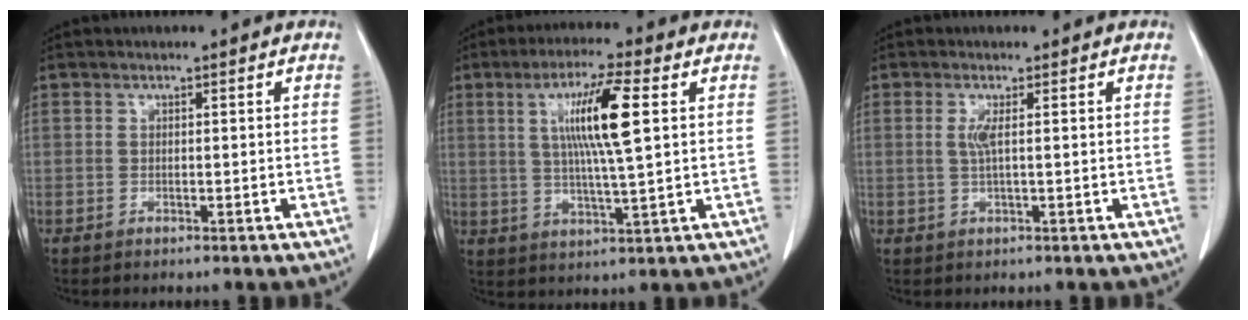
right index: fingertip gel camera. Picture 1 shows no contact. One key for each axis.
{"total": 10.5, "fx": 2.7, "fy": 0.1, "fz": 10.1, "tx": -0.188, "ty": 0.003, "tz": 0.047}
{"total": 2.0, "fx": 0.4, "fy": -0.1, "fz": 2.0, "tx": -0.052, "ty": -0.001, "tz": 0.007}